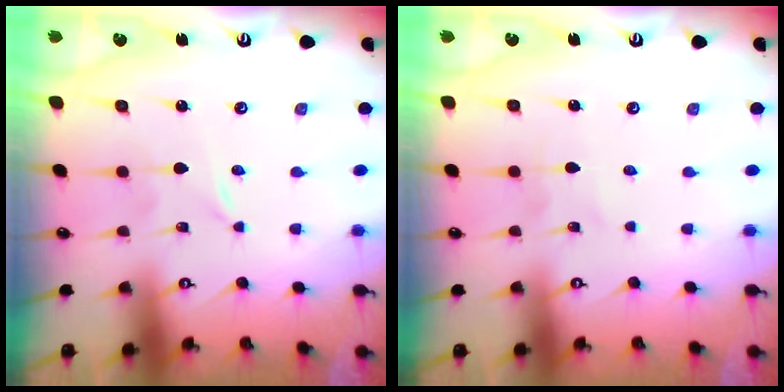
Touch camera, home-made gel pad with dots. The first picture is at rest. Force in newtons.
{"total": 1.5, "press": 1.5, "slide": 0.1}